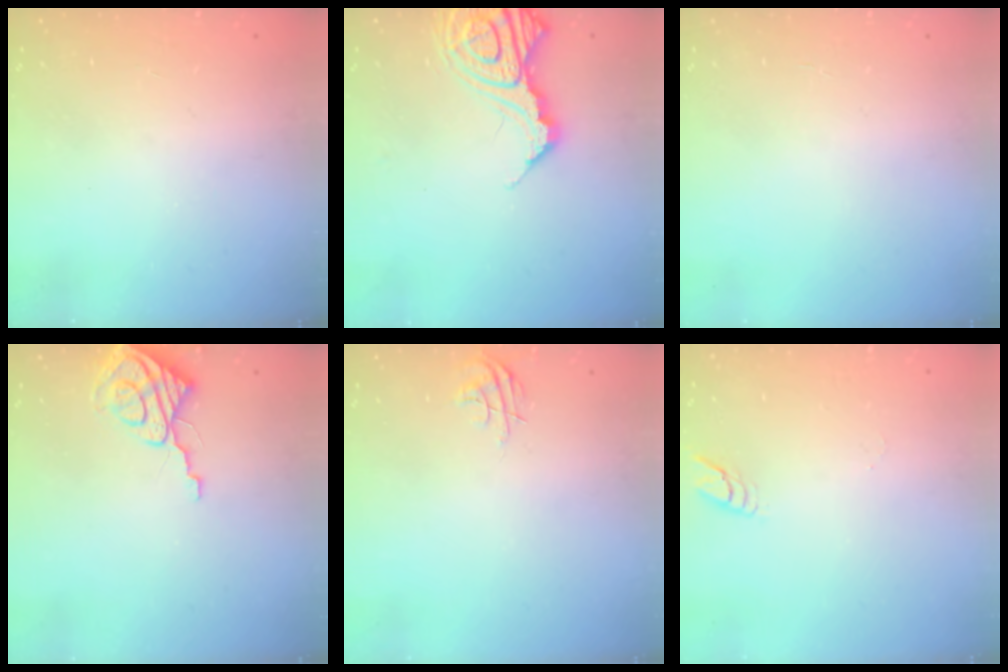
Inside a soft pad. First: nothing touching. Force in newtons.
{"total": 15.3, "press": 15.2, "slide": 1.6}
{"total": 2.5, "press": 2.5, "slide": 0.3}
{"total": 8.5, "press": 8.4, "slide": 0.6}
{"total": 4.8, "press": 4.8, "slide": 0.4}
{"total": 4.4, "press": 4.3, "slide": 0.4}